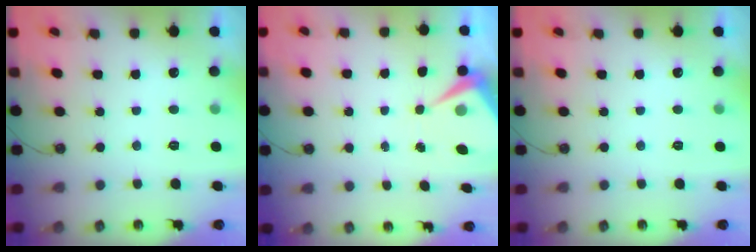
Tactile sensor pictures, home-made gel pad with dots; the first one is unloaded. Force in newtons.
{"total": 6.3, "press": 6.3, "slide": 0.8}
{"total": 0.0}